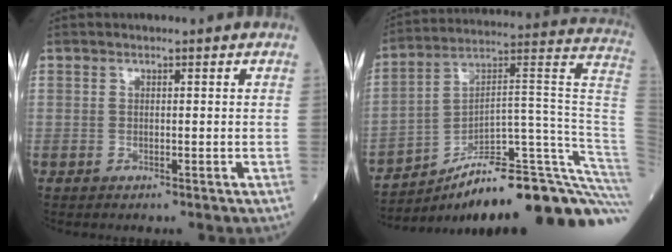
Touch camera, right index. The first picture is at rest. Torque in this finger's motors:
{"motor_torque": [-0.33, -1.81, 0.38, 0.11]}